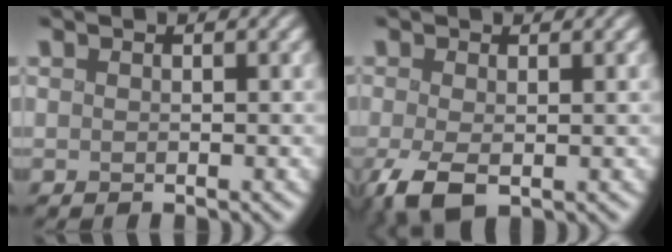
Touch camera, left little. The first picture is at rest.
{"total": 3.5, "force": [-1.3, 1.8, 2.7], "torque": [-0.062, -0.006, -0.025]}